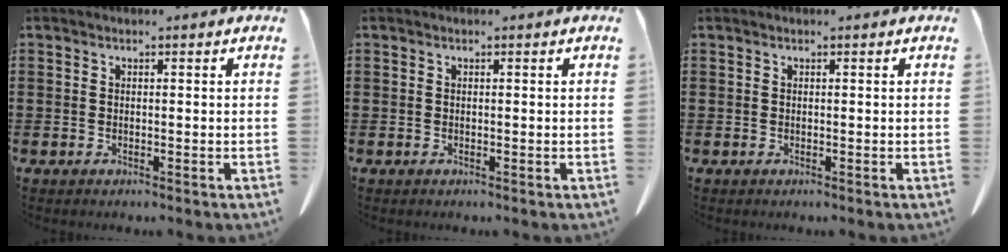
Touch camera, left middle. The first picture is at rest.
{"total": 0.0}
{"total": 0.0}